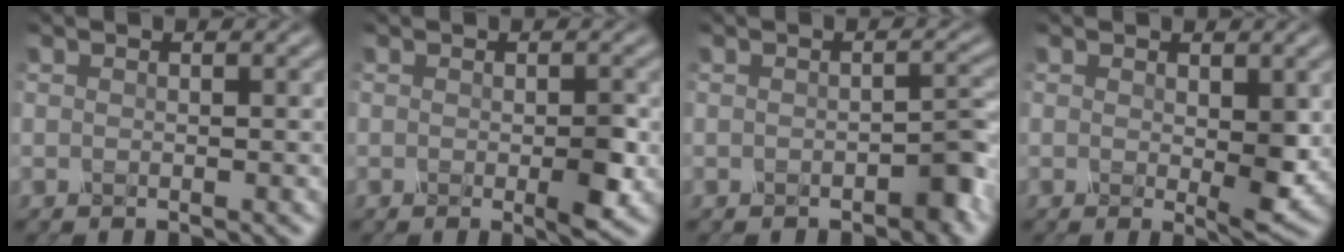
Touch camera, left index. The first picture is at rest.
{"total": 2.4, "force": [-0.9, 0.4, 2.1], "torque": [-0.052, -0.005, -0.010]}
{"total": 2.3, "force": [-1.7, 0.3, 1.6], "torque": [-0.031, 0.006, -0.022]}
{"total": 2.9, "force": [-0.2, 0.8, 2.7], "torque": [-0.057, -0.005, 0.004]}